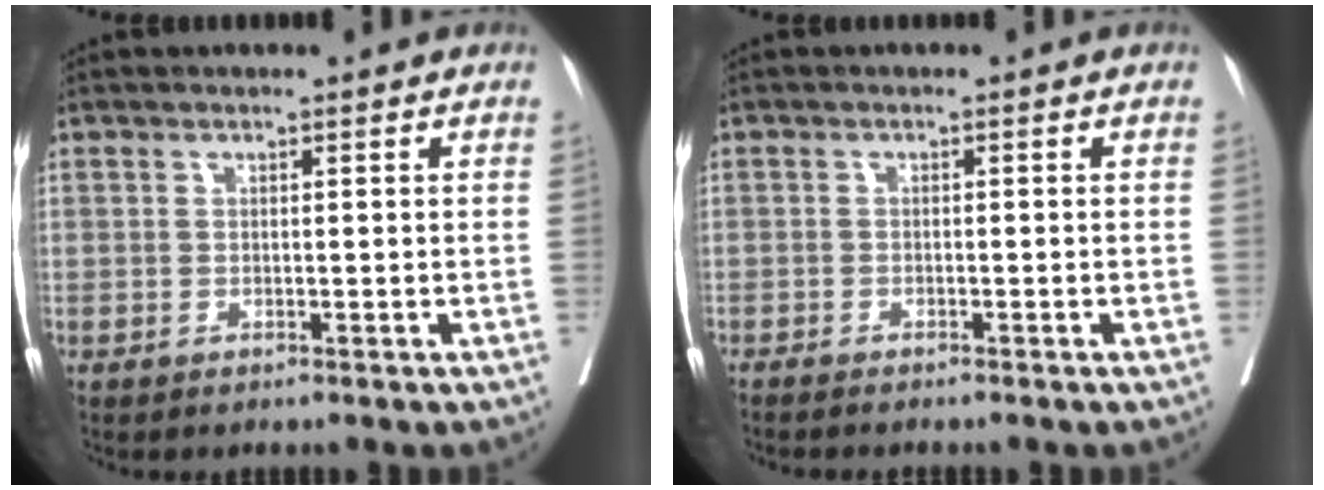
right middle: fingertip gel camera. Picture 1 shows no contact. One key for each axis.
{"total": 3.0, "fx": -2.6, "fy": -0.3, "fz": 1.4, "tx": -0.018, "ty": -0.003, "tz": -0.039}